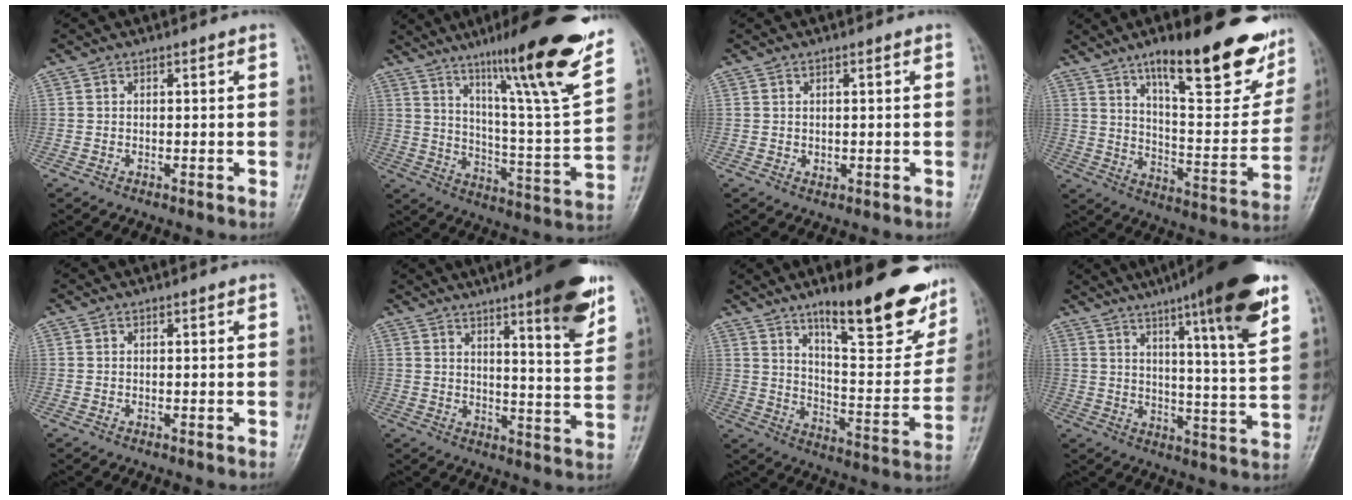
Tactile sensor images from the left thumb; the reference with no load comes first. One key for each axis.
{"total": 24.7, "fx": 15.8, "fy": 2.3, "fz": 18.9, "tx": -0.258, "ty": -0.062, "tz": 0.246}
{"total": 1.1, "fx": 0.2, "fy": 0.8, "fz": 0.8, "tx": -0.007, "ty": -0.002, "tz": 0.006}
{"total": 26.1, "fx": 15.8, "fy": 7.9, "fz": 19.2, "tx": -0.223, "ty": -0.058, "tz": 0.235}
{"total": 0.0}
{"total": 14.4, "fx": 8.7, "fy": 2.2, "fz": 11.4, "tx": -0.138, "ty": -0.047, "tz": 0.121}
{"total": 24.0, "fx": 15.0, "fy": 7.0, "fz": 17.4, "tx": -0.196, "ty": -0.069, "tz": 0.225}
{"total": 19.9, "fx": 11.7, "fy": 1.9, "fz": 16.0, "tx": -0.215, "ty": -0.047, "tz": 0.163}